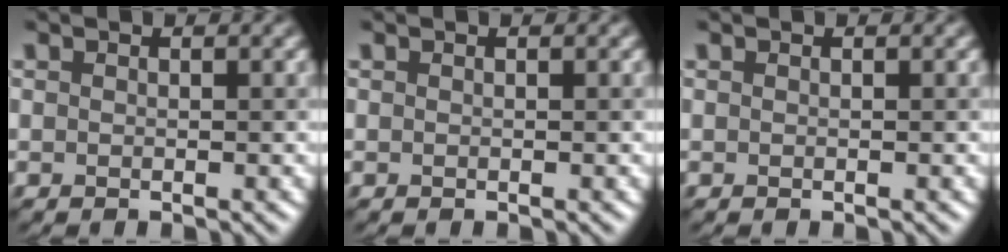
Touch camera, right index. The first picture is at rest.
{"total": 0.0}
{"total": 0.0}